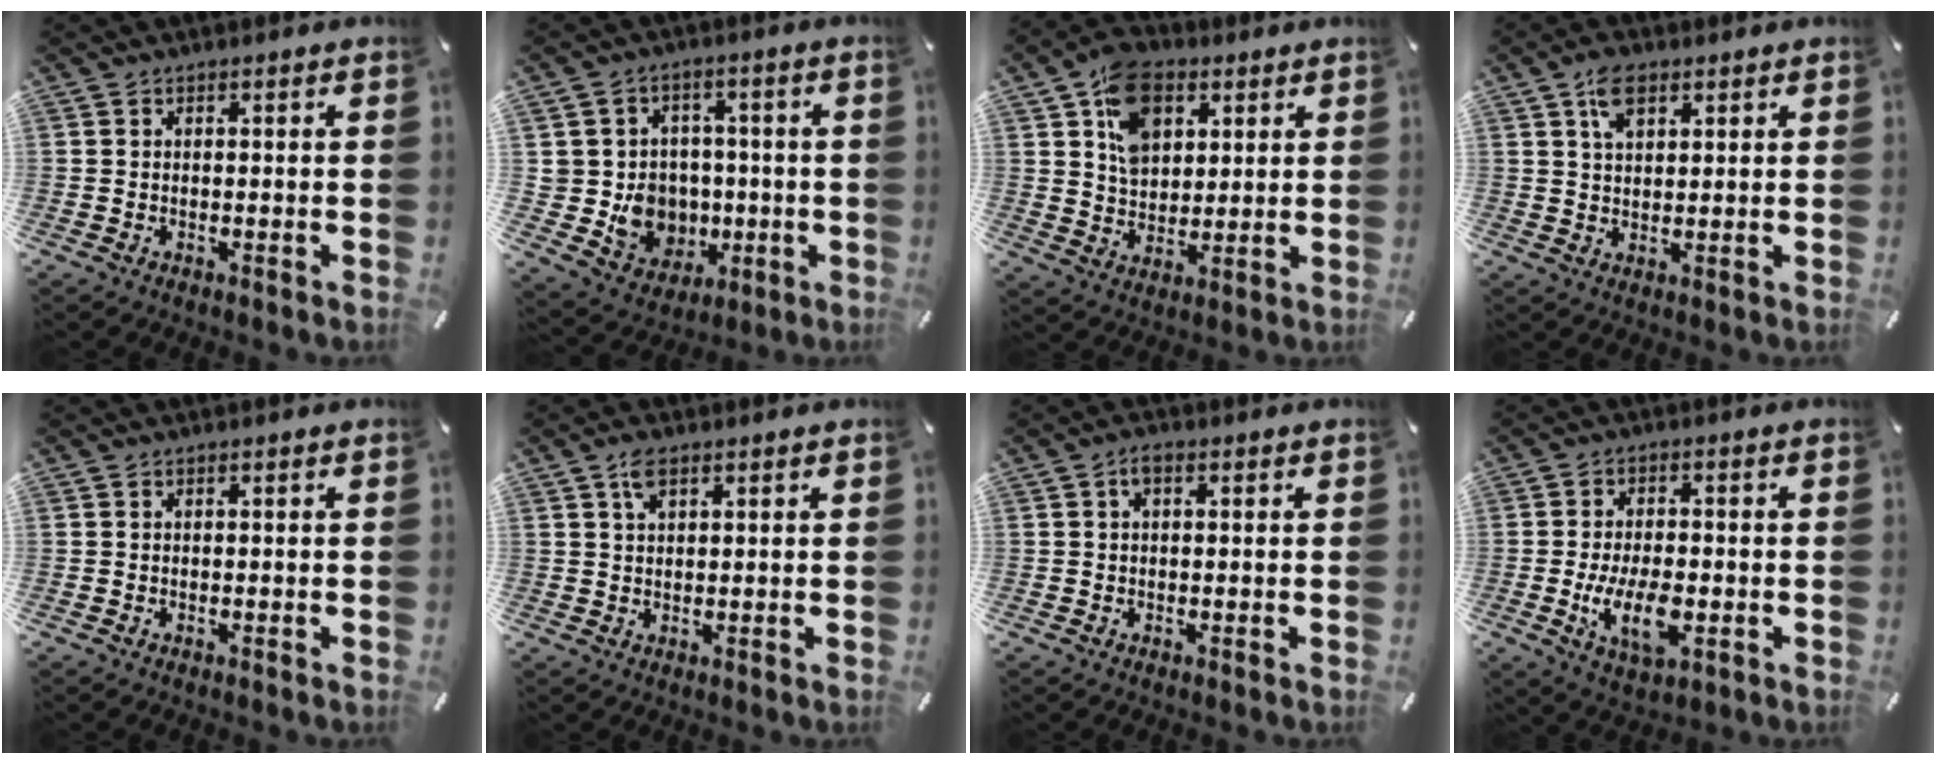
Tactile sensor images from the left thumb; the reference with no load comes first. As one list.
[{"total": 10.6, "force": [-0.5, 10.3, 2.3], "torque": [-0.047, -0.006, 0.006]}, {"total": 11.6, "force": [5.0, 8.5, 6.2], "torque": [-0.106, 0.001, 0.096]}, {"total": 5.7, "force": [2.9, 3.4, 3.6], "torque": [-0.065, -0.001, 0.052]}, {"total": 0.0}, {"total": 3.3, "force": [1.8, 1.5, 2.4], "torque": [-0.052, 0.002, 0.031]}, {"total": 2.0, "force": [0.6, 1.0, 1.7], "torque": [-0.036, 0.007, 0.009]}, {"total": 10.0, "force": [-2.6, 5.1, 8.2], "torque": [-0.161, -0.004, -0.044]}]